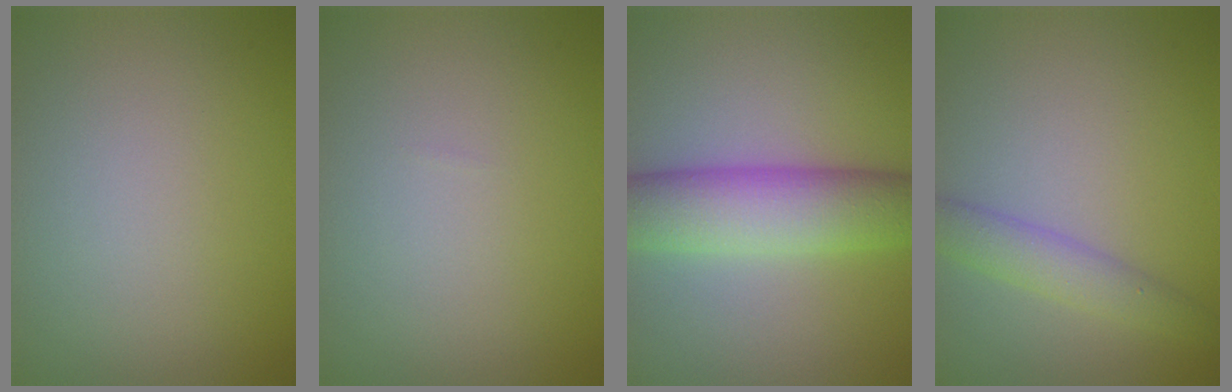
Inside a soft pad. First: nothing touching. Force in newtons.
{"total": 0.0}
{"total": 7.4, "press": 7.4, "slide": 0.3}
{"total": 2.8, "press": 2.8, "slide": 0.1}